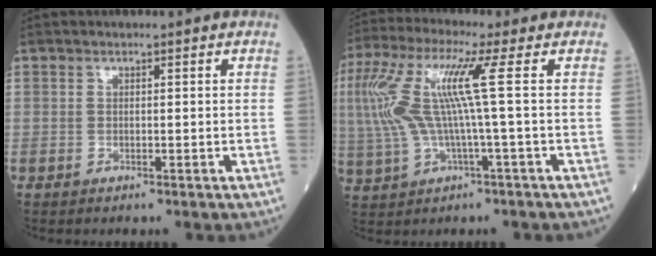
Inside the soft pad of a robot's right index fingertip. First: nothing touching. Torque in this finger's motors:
{"motor_torque": [1.82, 0.32, 0.87, 0.21]}